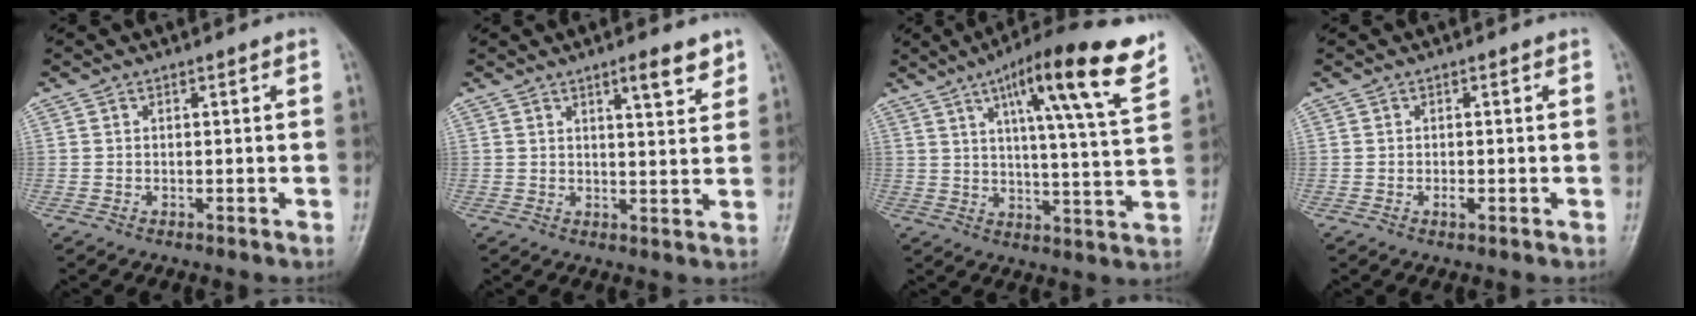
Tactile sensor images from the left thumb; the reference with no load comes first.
{"total": 5.3, "force": [3.6, 1.2, 3.7], "torque": [-0.040, -0.022, 0.051]}
{"total": 17.8, "force": [10.0, 2.4, 14.5], "torque": [-0.201, -0.034, 0.148]}
{"total": 1.0, "force": [-0.4, 0.5, 0.7], "torque": [-0.009, 0.002, -0.005]}